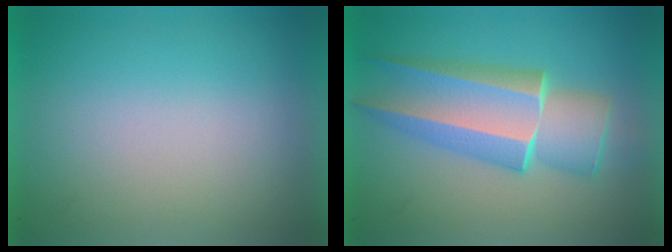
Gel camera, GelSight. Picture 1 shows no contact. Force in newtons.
{"total": 6.4}